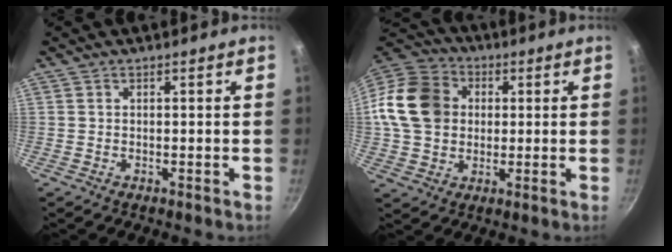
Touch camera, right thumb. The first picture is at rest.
{"total": 15.9, "force": [1.8, 13.1, 8.8], "torque": [-0.148, 0.022, 0.020]}